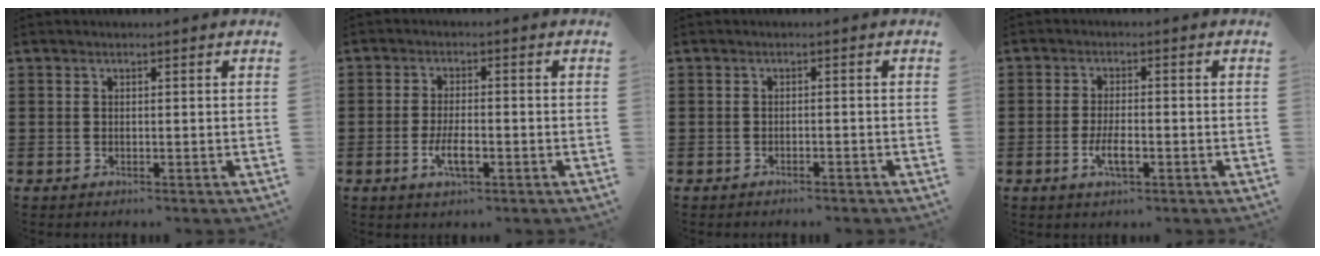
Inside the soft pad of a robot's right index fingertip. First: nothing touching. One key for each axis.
{"total": 4.4, "fx": -1.8, "fy": 1.3, "fz": 3.8, "tx": -0.077, "ty": -0.002, "tz": -0.034}
{"total": 1.0, "fx": -1.0, "fy": 0.0, "fz": 0.3, "tx": -0.009, "ty": -0.001, "tz": -0.019}
{"total": 4.1, "fx": -1.6, "fy": 1.2, "fz": 3.6, "tx": -0.073, "ty": -0.003, "tz": -0.031}